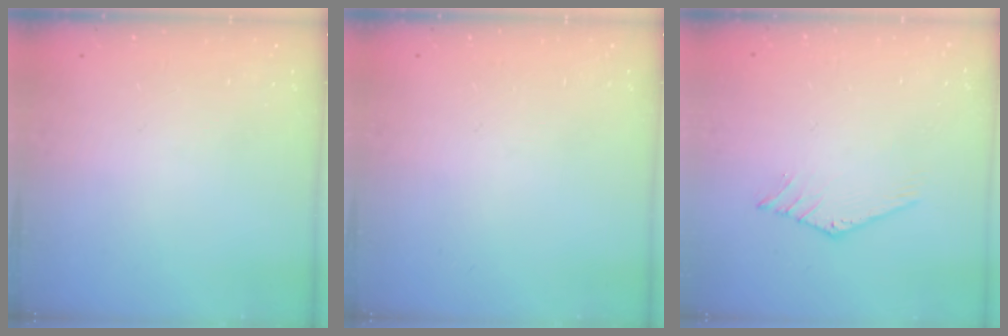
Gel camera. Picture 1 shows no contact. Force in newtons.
{"total": 0.0}
{"total": 1.0, "press": 1.0, "slide": 0.1}